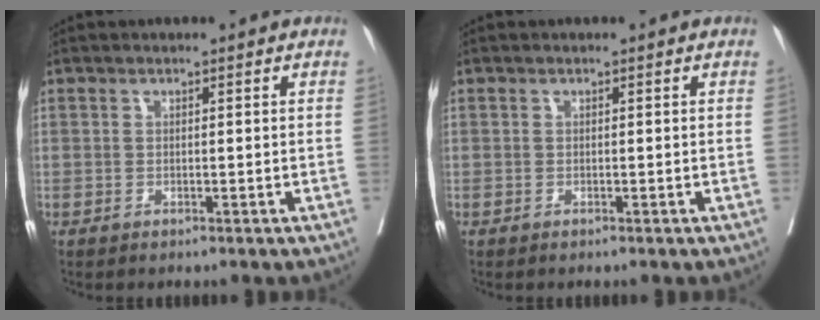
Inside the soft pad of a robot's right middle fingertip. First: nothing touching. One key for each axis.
{"total": 0.0}